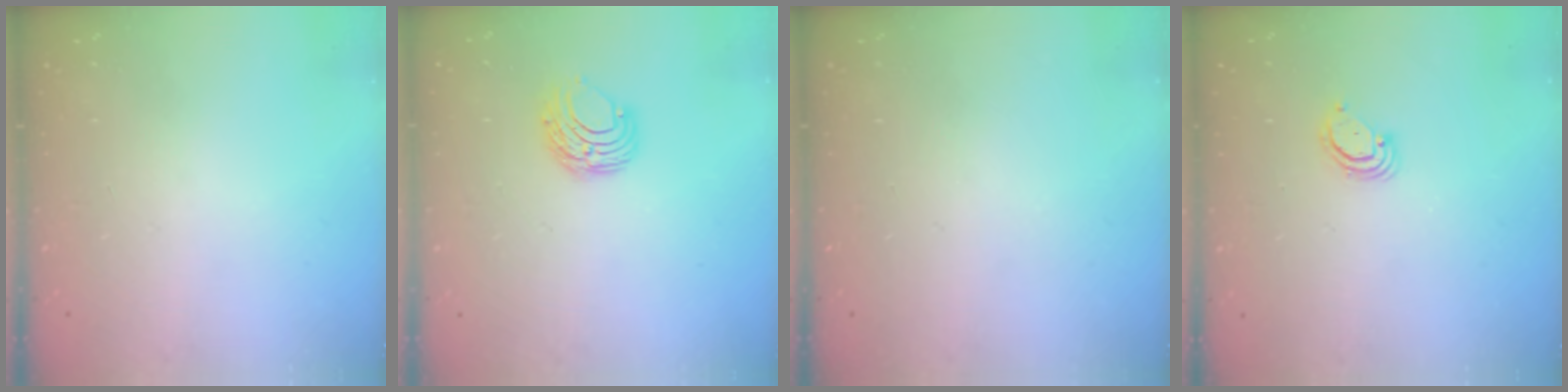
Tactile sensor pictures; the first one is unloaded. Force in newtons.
{"total": 6.7, "press": 6.7, "slide": 0.5}
{"total": 0.0}
{"total": 2.8, "press": 2.8, "slide": 0.3}